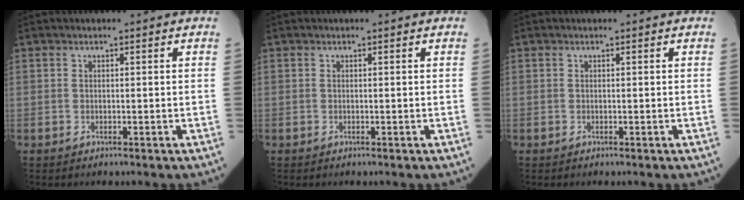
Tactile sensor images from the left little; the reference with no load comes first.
{"total": 0.0}
{"total": 0.0}